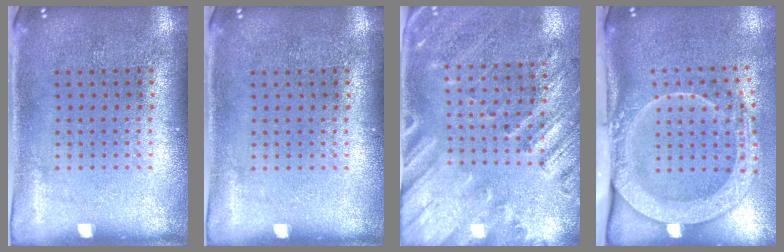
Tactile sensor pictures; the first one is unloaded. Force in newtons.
{"total": 0.0}
{"total": 2.4, "press": 1.9, "slide": 1.5}
{"total": 2.8, "press": 2.1, "slide": 1.9}